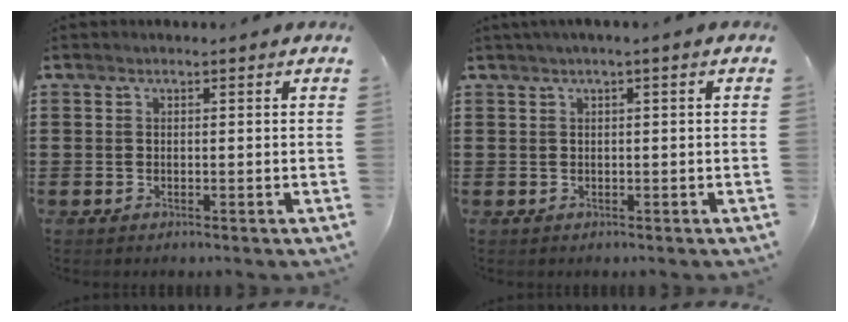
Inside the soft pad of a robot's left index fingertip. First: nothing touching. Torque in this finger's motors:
{"motor_torque": [2.13, 0.00, 0.01, -0.04]}